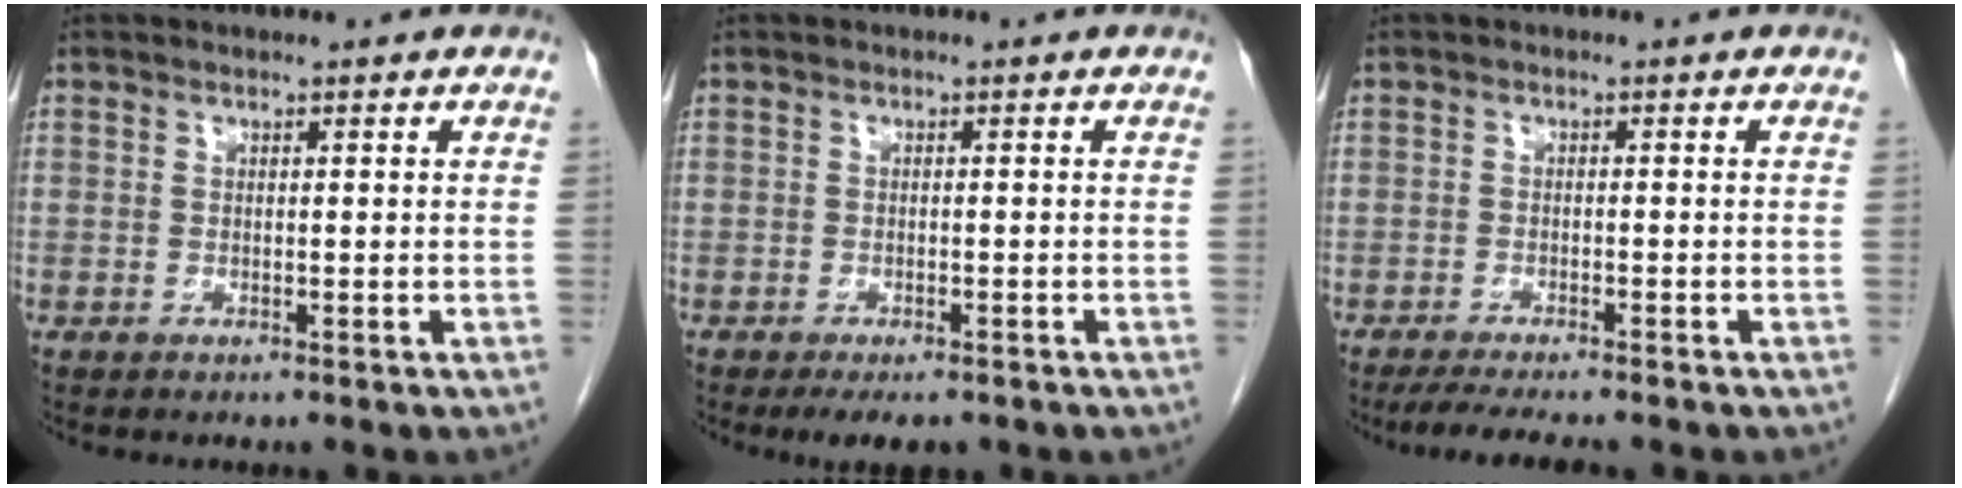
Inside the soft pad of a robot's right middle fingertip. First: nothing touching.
{"total": 4.7, "force": [-3.5, 1.7, 2.5], "torque": [-0.031, -0.008, -0.048]}
{"total": 6.3, "force": [-5.3, 0.6, 3.3], "torque": [-0.052, -0.016, -0.082]}